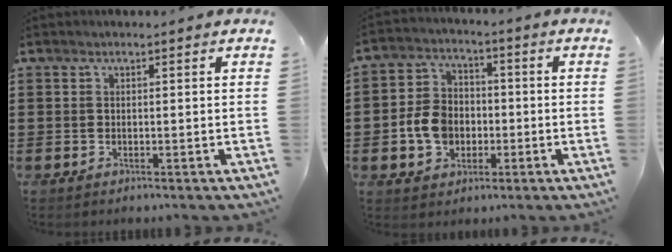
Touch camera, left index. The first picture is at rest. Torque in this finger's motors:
{"motor_torque": [0.81, -0.11, 0.32, 0.10]}